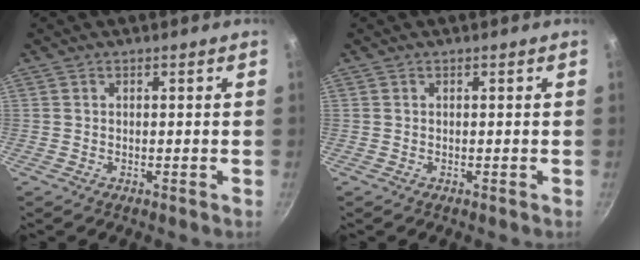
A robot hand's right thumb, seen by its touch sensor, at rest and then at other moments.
{"total": 0.0}